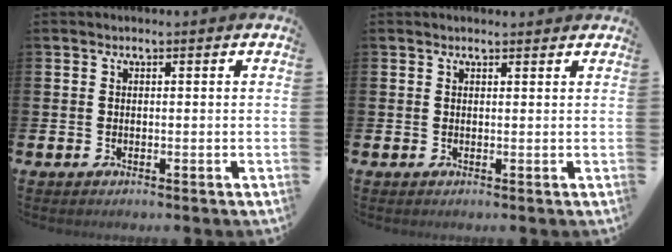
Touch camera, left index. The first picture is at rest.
{"total": 0.8, "force": [0.8, 0.1, 0.2], "torque": [0.008, -0.003, 0.012]}